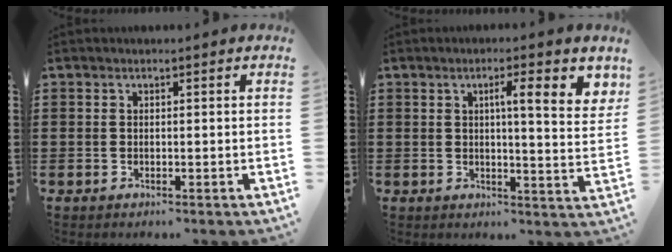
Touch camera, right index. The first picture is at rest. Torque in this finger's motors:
{"motor_torque": [0.28, 0.18, 0.31, 0.04]}